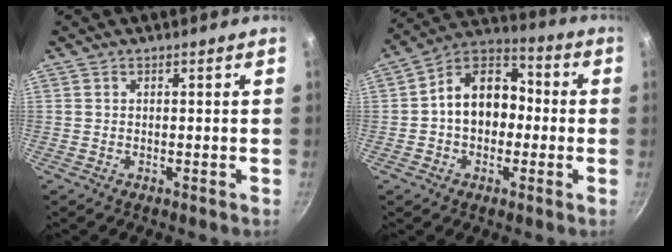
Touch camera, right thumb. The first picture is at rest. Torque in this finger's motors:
{"motor_torque": [-0.38, 0.75, 0.20, -0.09, 0.09]}